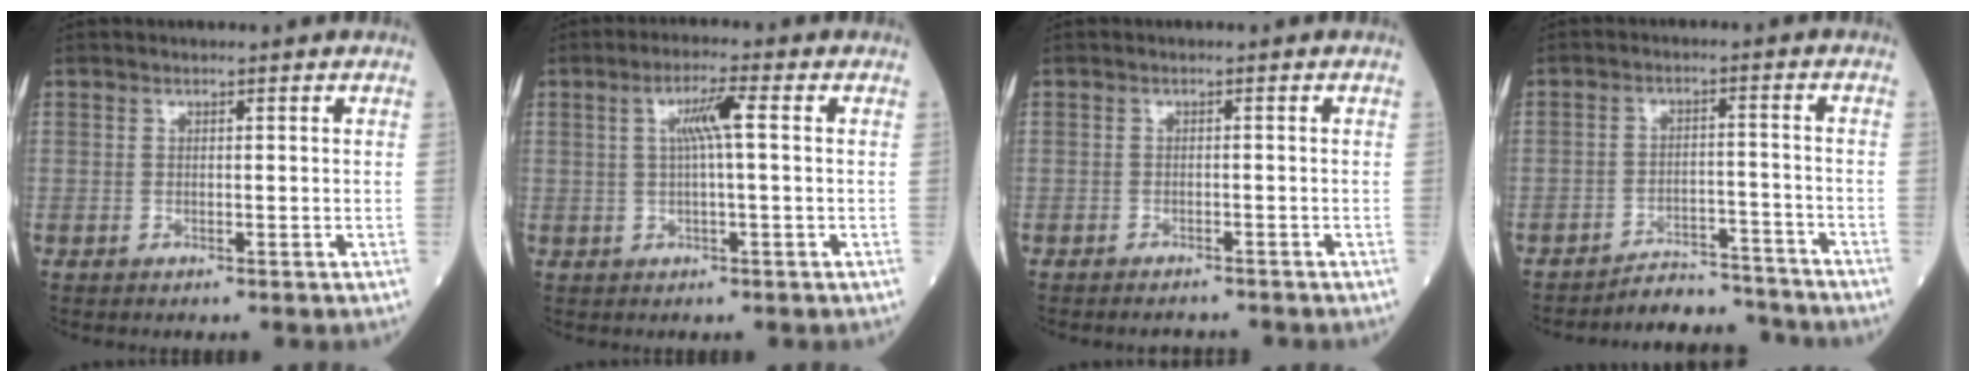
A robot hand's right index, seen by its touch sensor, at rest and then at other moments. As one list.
[{"total": 4.5, "force": [0.9, 0.2, 4.4], "torque": [-0.084, 0.010, 0.016]}, {"total": 2.4, "force": [-2.3, 0.6, 0.4], "torque": [-0.003, -0.004, -0.031]}, {"total": 7.7, "force": [-7.6, 1.2, -0.6], "torque": [0.014, 0.024, -0.113]}]